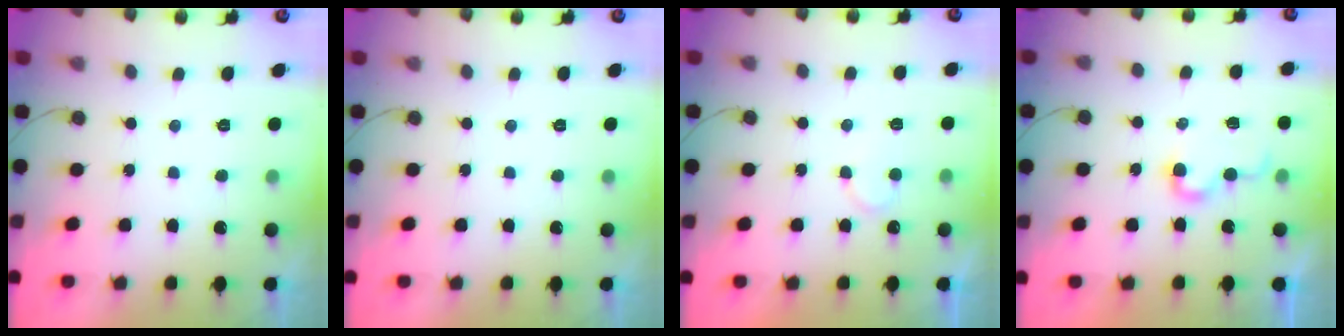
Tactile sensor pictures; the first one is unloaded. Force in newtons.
{"total": 0.0}
{"total": 6.0, "press": 6.0, "slide": 0.6}
{"total": 4.4, "press": 4.4, "slide": 0.5}